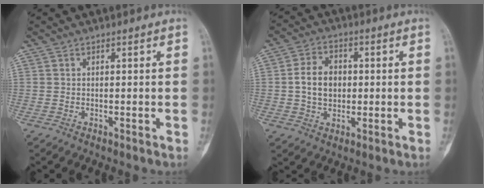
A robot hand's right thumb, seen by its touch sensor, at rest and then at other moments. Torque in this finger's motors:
{"motor_torque": [0.24, 0.48, 0.71, -0.31, 0.16]}